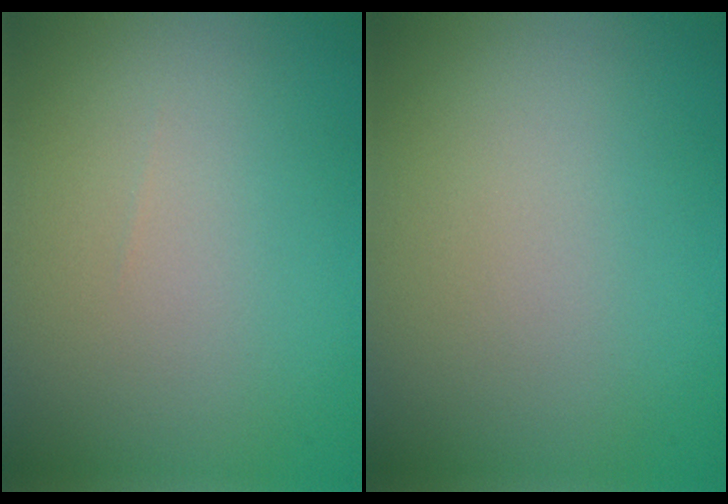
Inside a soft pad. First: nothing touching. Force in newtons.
{"total": 0.0}